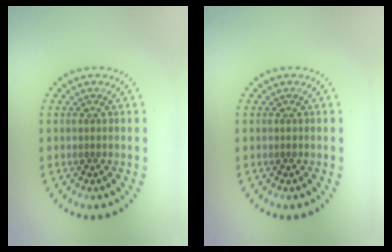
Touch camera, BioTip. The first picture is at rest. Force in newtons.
{"total": 0.0}